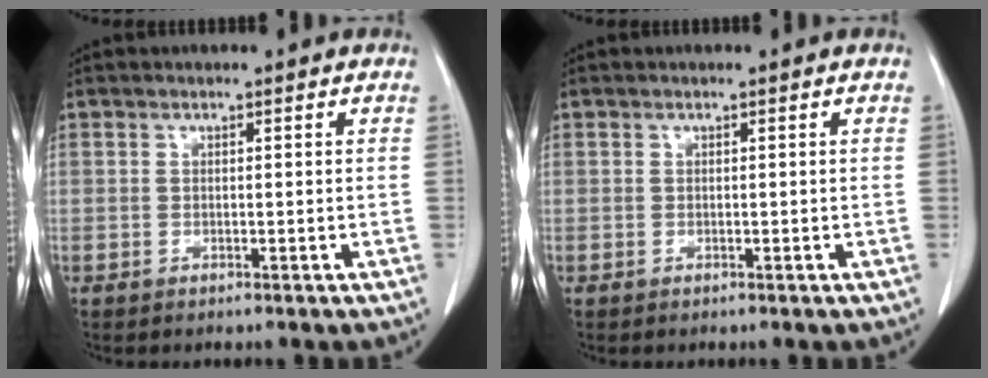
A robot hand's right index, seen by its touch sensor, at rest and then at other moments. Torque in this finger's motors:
{"motor_torque": [-0.01, 0.01, 0.00, 0.00]}